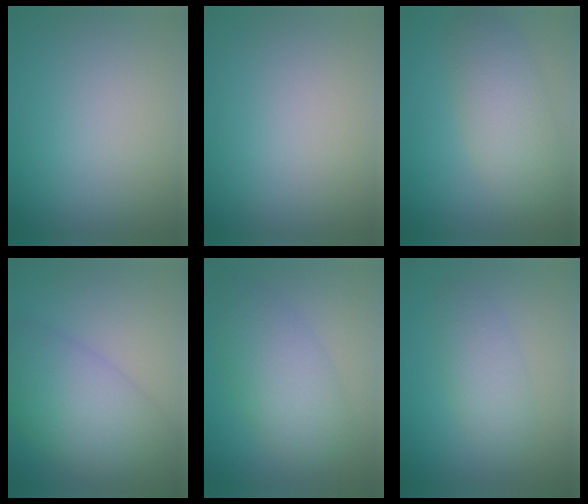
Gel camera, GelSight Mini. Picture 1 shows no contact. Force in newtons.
{"total": 0.0}
{"total": 4.6, "press": 4.6, "slide": 0.4}
{"total": 8.0, "press": 8.0, "slide": 0.2}
{"total": 5.6, "press": 5.6, "slide": 0.1}
{"total": 2.8, "press": 2.8, "slide": 0.1}